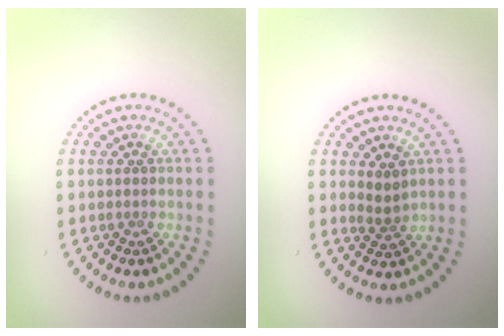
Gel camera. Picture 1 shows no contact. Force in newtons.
{"total": 1.7, "press": 1.1, "slide": 1.3}